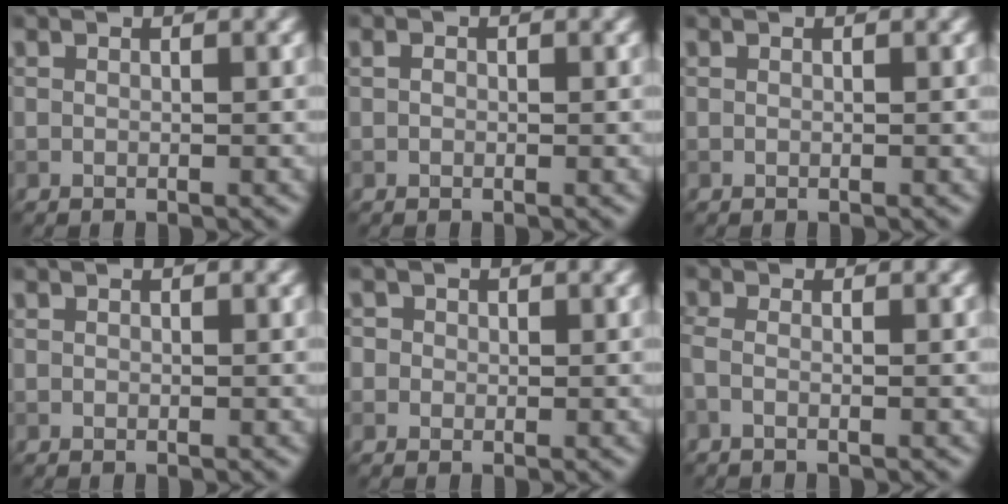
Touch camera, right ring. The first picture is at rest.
{"total": 0.7, "force": [0.1, 0.6, 0.4], "torque": [-0.006, -0.002, -0.001]}
{"total": 0.0}
{"total": 0.0}
{"total": 2.2, "force": [0.8, 1.9, 0.8], "torque": [0.000, 0.012, -0.003]}
{"total": 1.4, "force": [-0.5, 0.7, 1.2], "torque": [-0.019, -0.004, -0.015]}